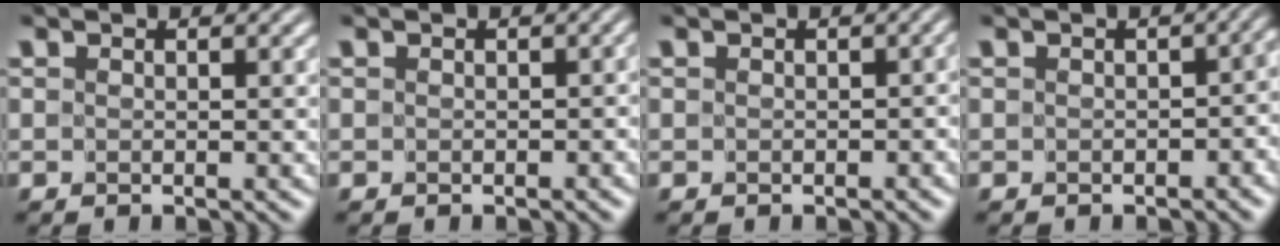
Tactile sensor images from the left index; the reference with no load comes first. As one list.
[{"total": 0.7, "force": [-0.4, 0.5, 0.3], "torque": [0.004, 0.003, 0.001]}, {"total": 1.0, "force": [-0.5, 0.7, 0.6], "torque": [0.002, 0.002, 0.001]}, {"total": 3.7, "force": [-0.7, 2.4, 2.7], "torque": [-0.003, 0.000, -0.001]}]